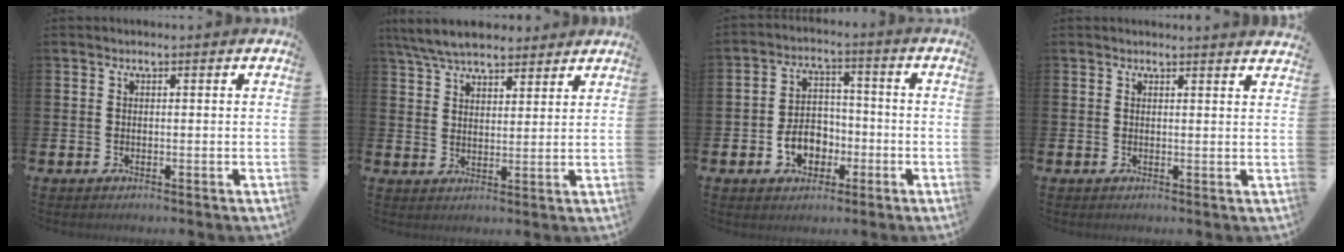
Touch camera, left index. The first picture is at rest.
{"total": 6.6, "force": [6.1, 1.5, 1.8], "torque": [-0.058, -0.015, 0.115]}
{"total": 5.6, "force": [-2.0, 4.4, 2.8], "torque": [-0.036, 0.004, -0.044]}
{"total": 1.3, "force": [1.3, -0.2, -0.1], "torque": [0.004, -0.011, 0.023]}